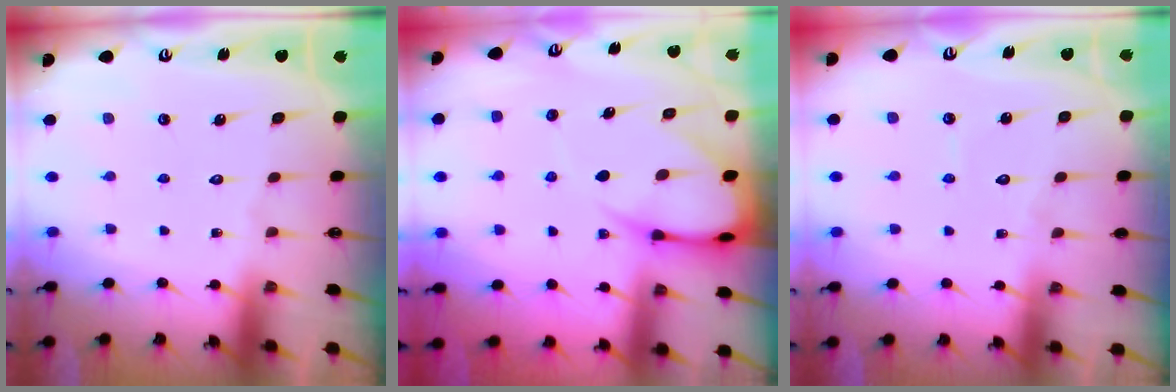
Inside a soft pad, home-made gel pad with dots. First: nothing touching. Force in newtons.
{"total": 8.3, "press": 8.3, "slide": 0.9}
{"total": 4.0, "press": 4.0, "slide": 0.4}